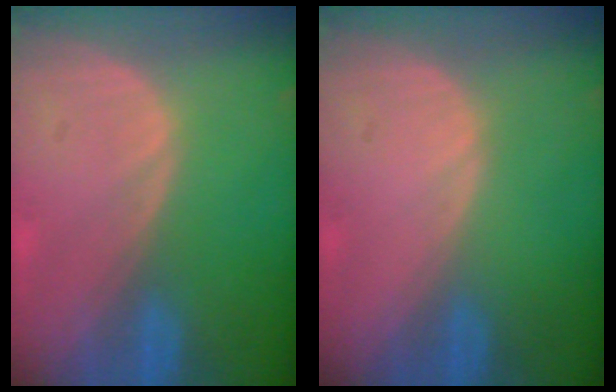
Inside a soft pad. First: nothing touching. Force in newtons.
{"total": 0.0}